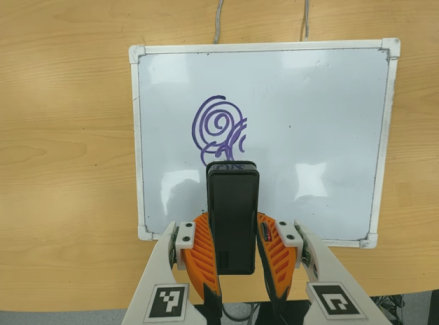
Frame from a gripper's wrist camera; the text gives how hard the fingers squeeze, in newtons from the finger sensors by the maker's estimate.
{"total": 9.3, "left": 6.7, "right": 12.0}